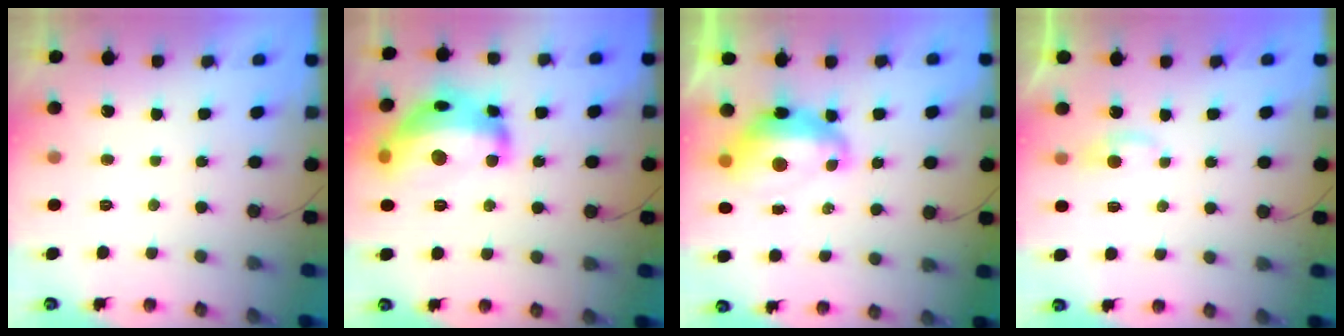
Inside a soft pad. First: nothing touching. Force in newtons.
{"total": 21.7, "press": 21.6, "slide": 1.1}
{"total": 10.9, "press": 10.9, "slide": 0.8}
{"total": 2.8, "press": 2.8, "slide": 0.3}